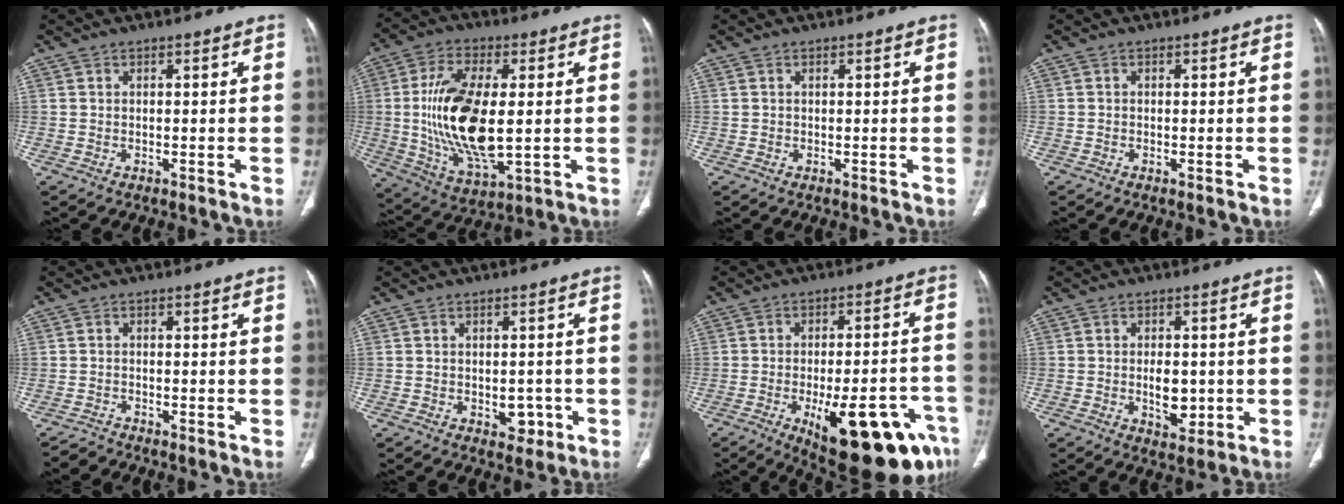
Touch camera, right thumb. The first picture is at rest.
{"total": 18.7, "force": [0.4, 8.4, 16.6], "torque": [-0.317, -0.014, 0.016]}
{"total": 0.0}
{"total": 0.5, "force": [-0.2, 0.2, 0.4], "torque": [-0.006, 0.000, -0.005]}
{"total": 1.4, "force": [-1.3, -0.1, -0.4], "torque": [0.006, -0.011, -0.032]}
{"total": 3.7, "force": [-1.1, 2.6, 2.4], "torque": [-0.008, 0.005, -0.010]}
{"total": 22.7, "force": [-10.9, 8.0, 18.3], "torque": [-0.177, 0.040, -0.138]}
{"total": 5.8, "force": [-0.7, 3.5, 4.5], "torque": [-0.052, -0.002, -0.004]}